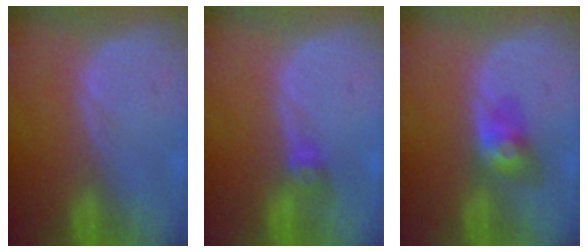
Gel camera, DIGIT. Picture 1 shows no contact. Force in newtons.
{"total": 2.7, "press": 2.6, "slide": 0.5}
{"total": 4.0, "press": 4.0, "slide": 0.3}